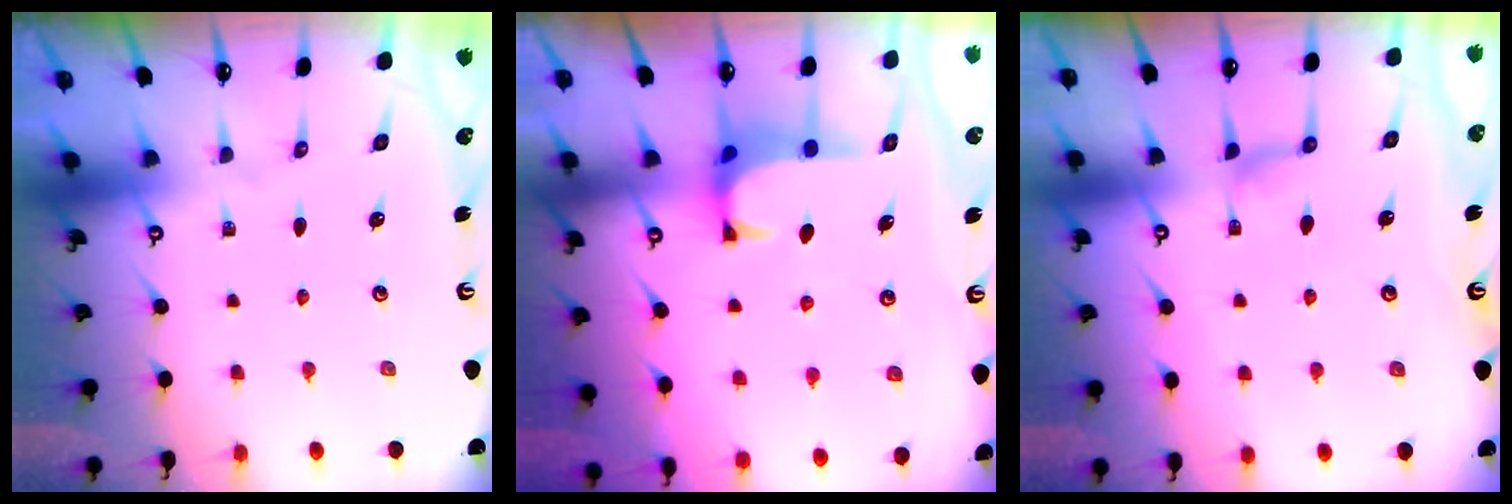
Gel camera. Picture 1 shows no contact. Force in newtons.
{"total": 1.2, "press": 1.1, "slide": 0.6}
{"total": 2.2, "press": 2.2, "slide": 0.4}